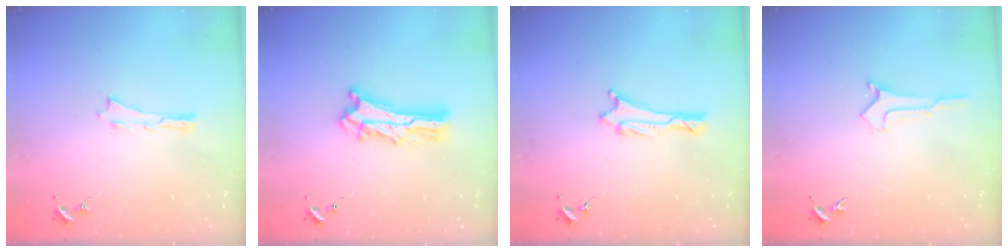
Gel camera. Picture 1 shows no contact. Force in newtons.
{"total": 7.2, "press": 7.1, "slide": 0.6}
{"total": 1.1, "press": 1.1, "slide": 0.1}
{"total": 0.0}